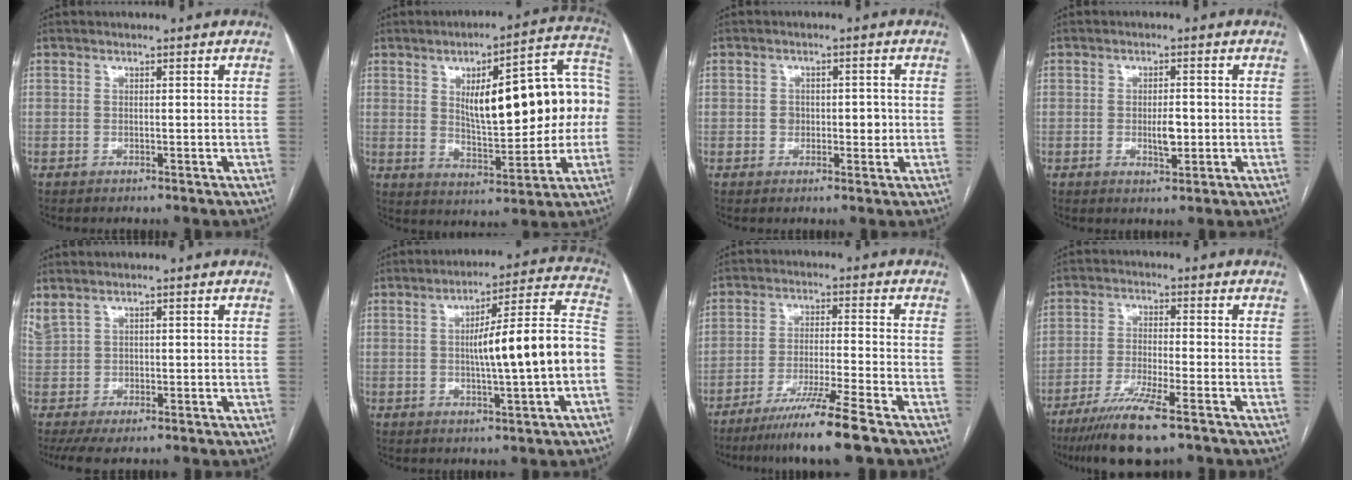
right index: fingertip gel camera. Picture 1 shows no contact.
{"total": 20.0, "force": [2.1, 5.9, 19.0], "torque": [-0.267, 0.038, 0.039]}
{"total": 3.6, "force": [-0.2, 2.4, 2.6], "torque": [-0.034, 0.011, 0.001]}
{"total": 3.5, "force": [-0.5, 1.2, 3.2], "torque": [-0.055, -0.001, -0.004]}
{"total": 3.3, "force": [0.8, 1.6, 2.9], "torque": [-0.083, 0.013, 0.028]}
{"total": 14.9, "force": [-2.0, 0.3, 14.8], "torque": [-0.207, 0.026, -0.031]}
{"total": 10.0, "force": [-7.2, -1.4, 6.7], "torque": [-0.112, -0.033, -0.127]}
{"total": 10.3, "force": [-7.1, 0.8, 7.4], "torque": [-0.133, -0.028, -0.120]}